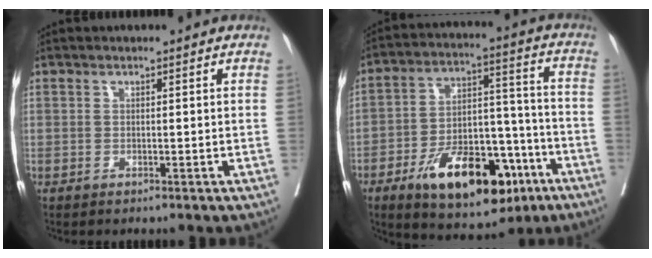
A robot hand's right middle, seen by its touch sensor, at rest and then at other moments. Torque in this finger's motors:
{"motor_torque": [1.16, -0.97, 0.35, 0.11]}